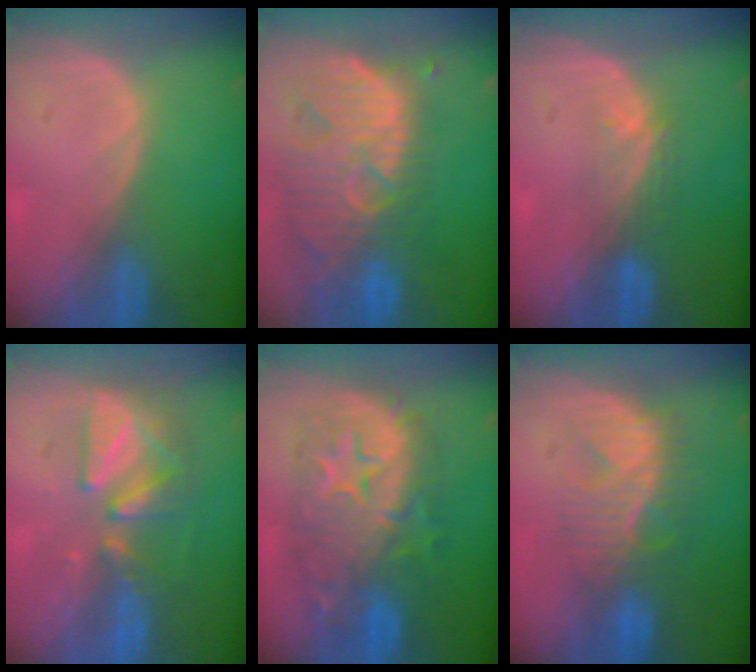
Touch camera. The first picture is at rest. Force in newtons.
{"total": 13.0, "press": 11.3, "slide": 6.5}
{"total": 3.4, "press": 3.0, "slide": 1.7}
{"total": 8.9, "press": 7.8, "slide": 4.2}
{"total": 11.9, "press": 11.9, "slide": 1.0}
{"total": 8.1, "press": 8.0, "slide": 1.2}